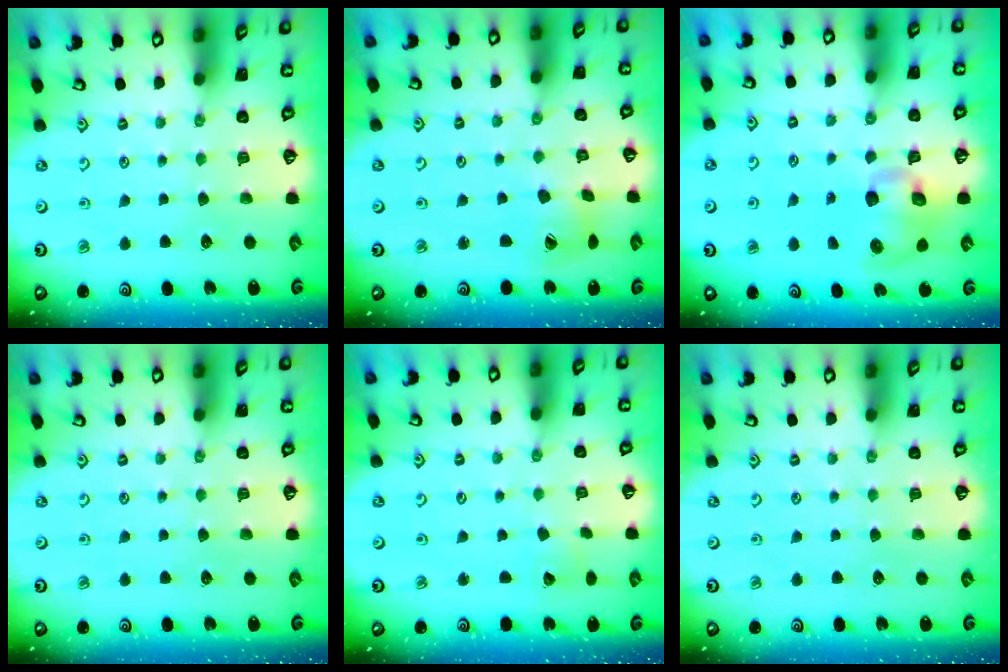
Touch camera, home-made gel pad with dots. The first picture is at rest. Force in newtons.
{"total": 9.0, "press": 8.9, "slide": 0.8}
{"total": 9.9, "press": 9.8, "slide": 1.9}
{"total": 0.0}
{"total": 2.7, "press": 2.7, "slide": 0.3}
{"total": 0.0}